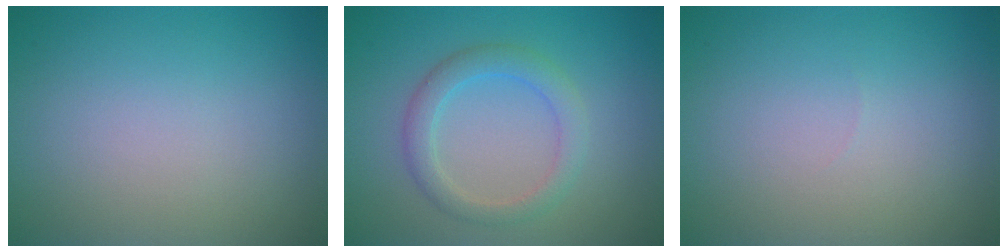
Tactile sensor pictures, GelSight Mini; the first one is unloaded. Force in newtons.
{"total": 2.9, "press": 2.8, "slide": 0.1}
{"total": 0.0}